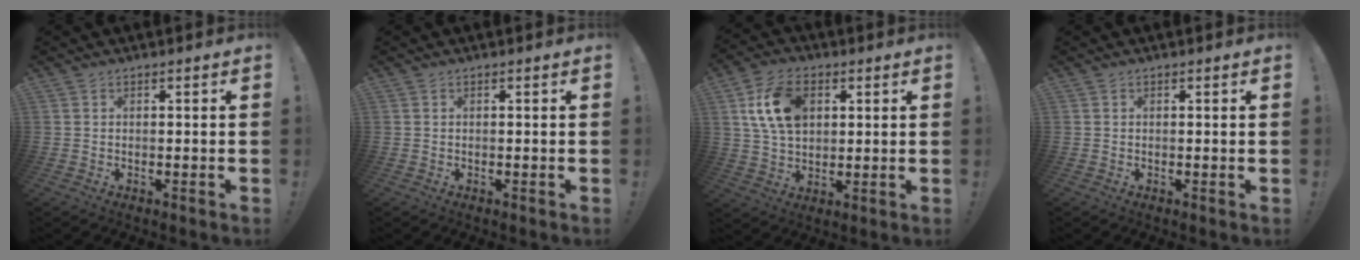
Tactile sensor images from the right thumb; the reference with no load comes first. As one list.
[{"total": 0.0}, {"total": 14.5, "force": [4.4, 9.7, 9.9], "torque": [-0.173, 0.006, 0.086]}, {"total": 0.0}]